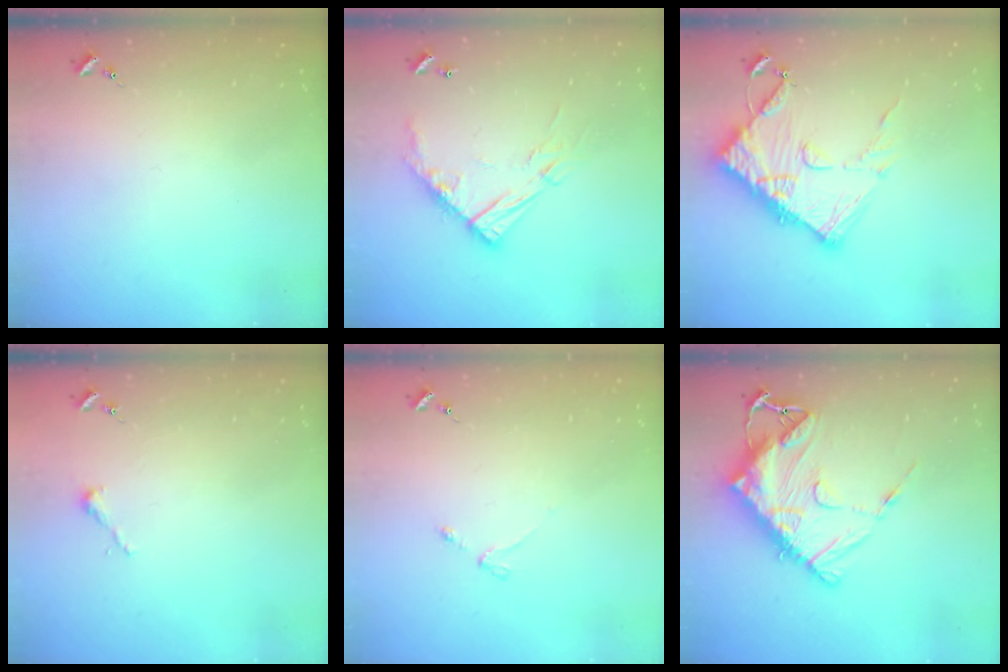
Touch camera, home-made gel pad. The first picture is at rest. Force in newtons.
{"total": 14.3, "press": 14.3, "slide": 1.0}
{"total": 14.5, "press": 14.5, "slide": 1.4}
{"total": 2.5, "press": 2.5, "slide": 0.2}
{"total": 3.0, "press": 2.9, "slide": 0.5}
{"total": 18.7, "press": 18.6, "slide": 1.9}